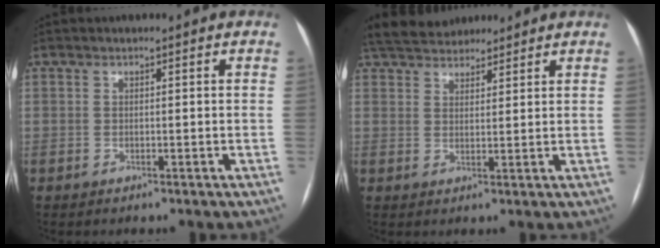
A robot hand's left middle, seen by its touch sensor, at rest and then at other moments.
{"total": 10.0, "force": [8.9, 3.3, 3.2], "torque": [-0.054, 0.038, 0.148]}